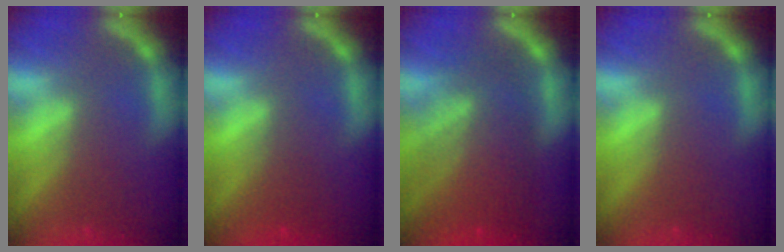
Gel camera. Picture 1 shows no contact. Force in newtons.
{"total": 1.5}
{"total": 8.6}
{"total": 0.0}